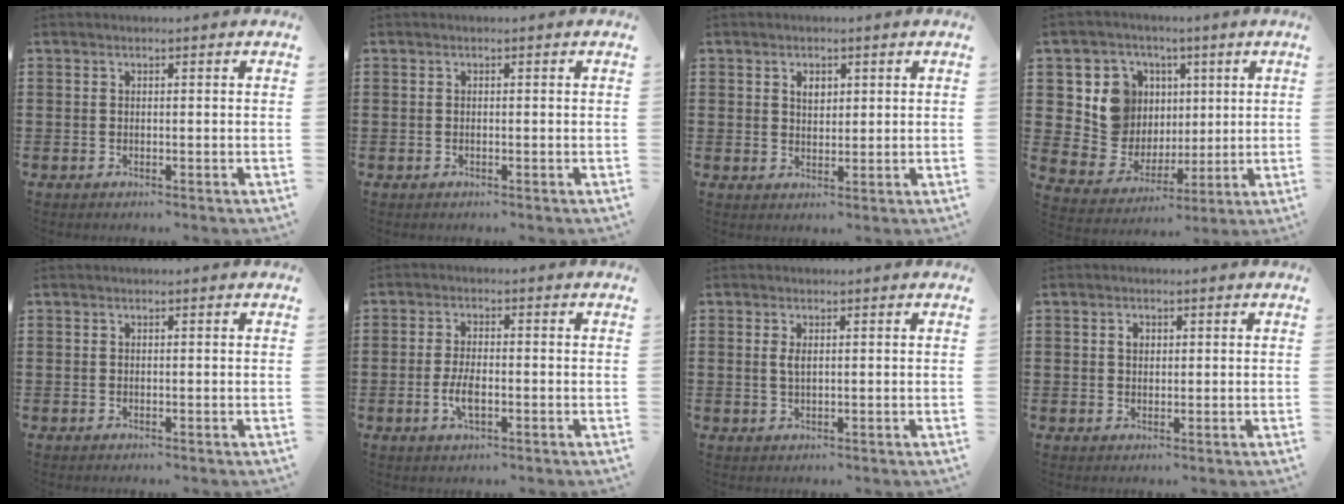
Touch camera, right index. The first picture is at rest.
{"total": 0.0}
{"total": 2.1, "force": [0.9, 1.3, 1.3], "torque": [-0.023, 0.001, 0.014]}
{"total": 9.8, "force": [2.7, 9.2, 2.0], "torque": [-0.076, -0.016, 0.058]}
{"total": 0.0}
{"total": 4.1, "force": [-1.2, 1.5, 3.7], "torque": [-0.086, -0.006, -0.025]}
{"total": 1.8, "force": [0.4, 0.6, 1.6], "torque": [-0.034, 0.003, 0.005]}
{"total": 1.5, "force": [0.4, 1.0, 1.0], "torque": [-0.023, 0.006, 0.006]}